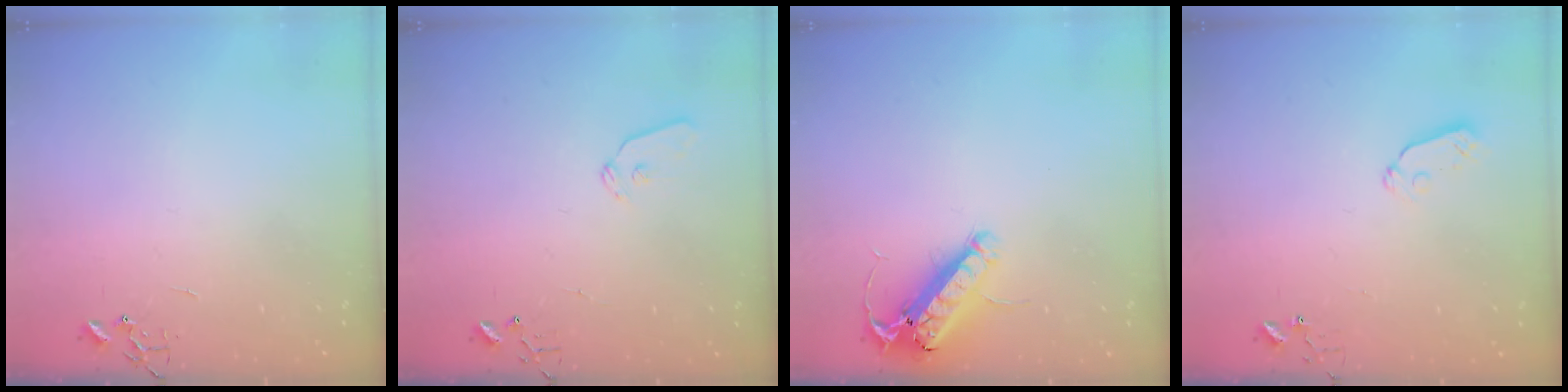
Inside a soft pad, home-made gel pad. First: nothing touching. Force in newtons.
{"total": 6.0, "press": 5.9, "slide": 0.8}
{"total": 15.2, "press": 15.0, "slide": 2.7}
{"total": 3.7, "press": 3.6, "slide": 0.5}